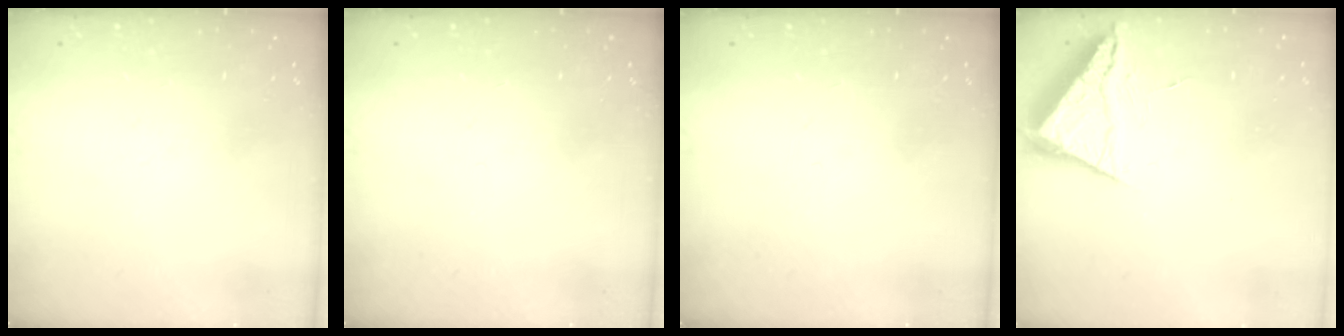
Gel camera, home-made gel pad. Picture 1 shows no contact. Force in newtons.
{"total": 0.0}
{"total": 0.0}
{"total": 5.4, "press": 5.4, "slide": 0.8}